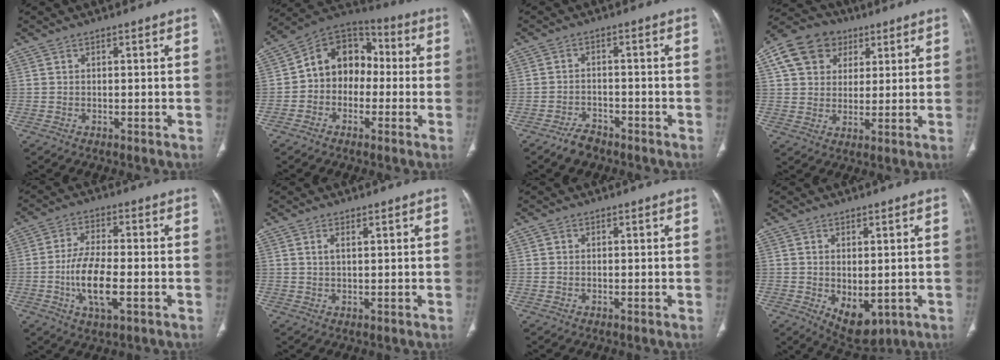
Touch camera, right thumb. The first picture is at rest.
{"total": 12.2, "force": [-0.6, 9.9, 7.2], "torque": [-0.073, 0.046, -0.029]}
{"total": 3.9, "force": [-3.1, 1.9, 1.2], "torque": [-0.023, 0.018, -0.051]}
{"total": 13.1, "force": [5.5, 10.4, 5.8], "torque": [-0.089, 0.005, 0.091]}
{"total": 10.0, "force": [-2.5, 3.9, 8.9], "torque": [-0.175, 0.007, -0.045]}
{"total": 1.8, "force": [1.0, 0.7, 1.4], "torque": [-0.030, -0.002, 0.022]}
{"total": 0.7, "force": [0.2, 0.6, 0.2], "torque": [0.001, 0.001, 0.004]}
{"total": 7.1, "force": [-1.3, 4.0, 5.8], "torque": [-0.076, -0.010, 0.003]}